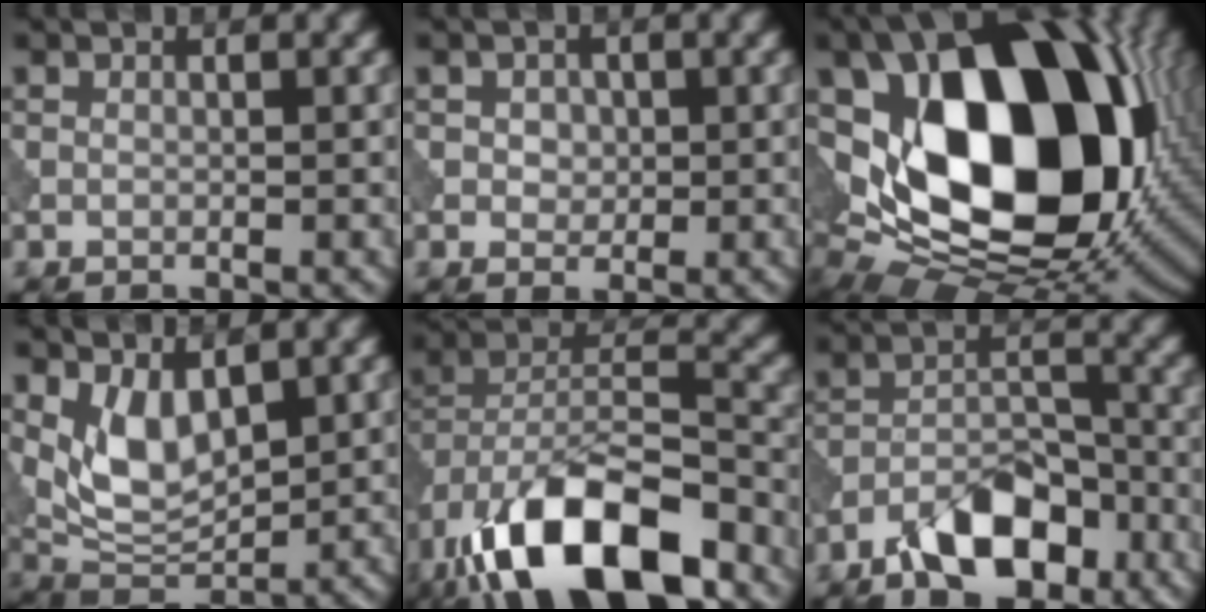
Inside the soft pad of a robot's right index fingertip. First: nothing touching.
{"total": 1.6, "force": [0.2, 1.3, 0.8], "torque": [-0.017, 0.000, 0.002]}
{"total": 19.6, "force": [2.7, 12.7, 14.7], "torque": [-0.261, -0.022, 0.060]}
{"total": 5.2, "force": [1.7, 2.7, 4.1], "torque": [-0.077, -0.009, 0.039]}
{"total": 15.4, "force": [-9.5, 6.7, 10.1], "torque": [-0.182, 0.002, -0.164]}
{"total": 7.8, "force": [-5.1, 3.5, 4.7], "torque": [-0.069, 0.006, -0.094]}